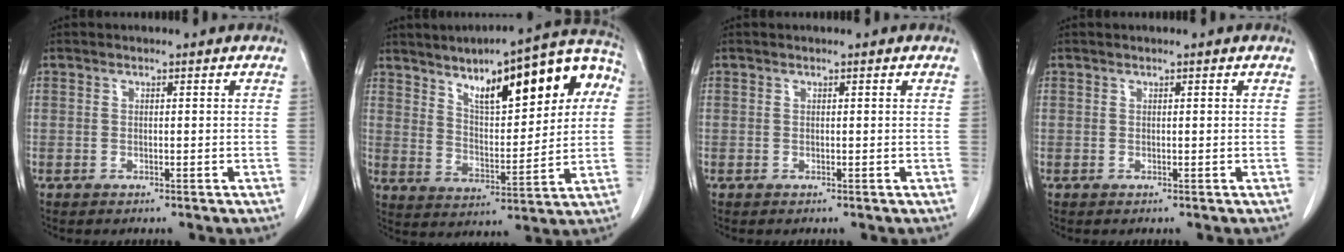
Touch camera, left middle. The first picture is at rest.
{"total": 19.2, "force": [7.7, 5.9, 16.5], "torque": [-0.238, 0.036, 0.119]}
{"total": 0.0}
{"total": 0.6, "force": [0.5, 0.0, 0.4], "torque": [-0.005, 0.006, 0.008]}